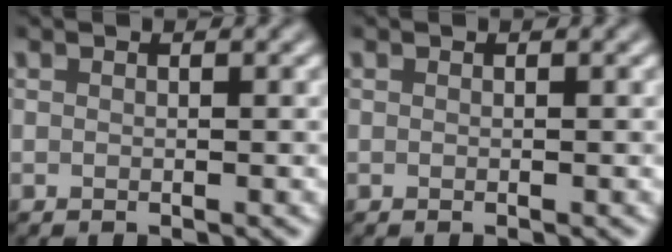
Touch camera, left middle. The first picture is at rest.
{"total": 0.0}